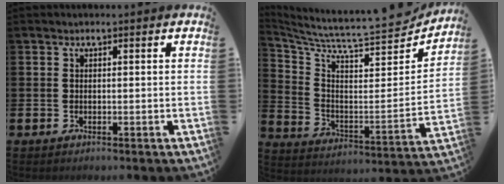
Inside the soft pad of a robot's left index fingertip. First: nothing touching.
{"total": 7.5, "force": [6.6, 1.6, 3.1], "torque": [-0.086, -0.070, 0.104]}